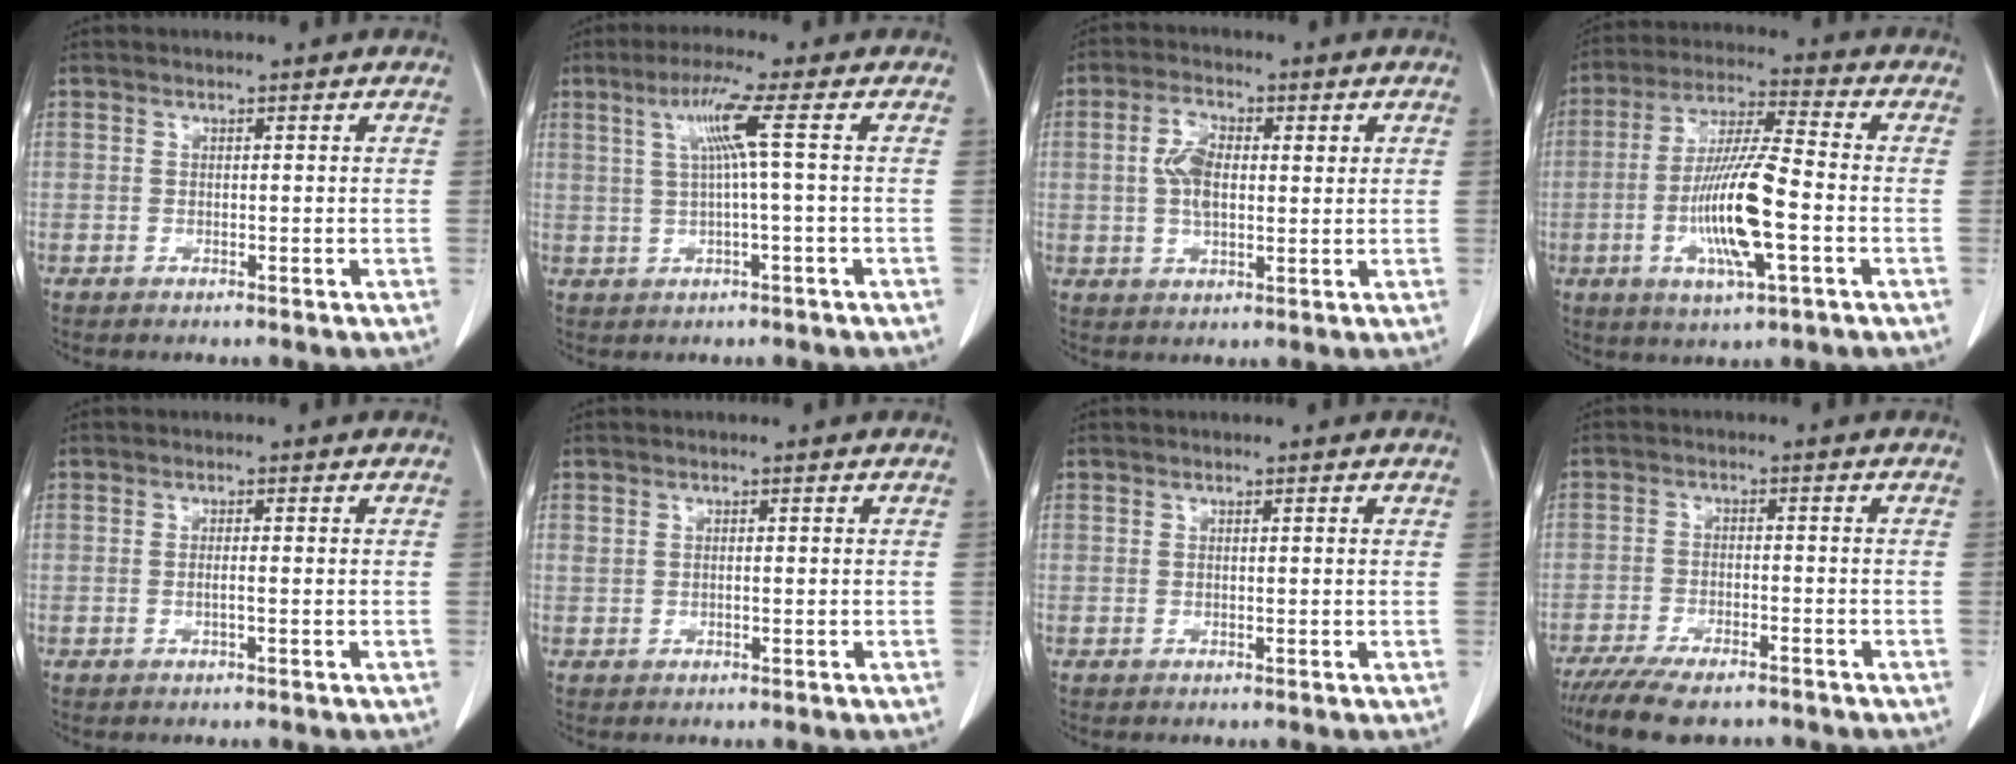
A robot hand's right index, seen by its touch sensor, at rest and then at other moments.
{"total": 5.7, "force": [1.2, -1.0, 5.5], "torque": [-0.108, 0.014, 0.030]}
{"total": 6.7, "force": [1.1, 3.4, 5.7], "torque": [-0.125, 0.016, 0.021]}
{"total": 14.0, "force": [-3.4, 1.9, 13.5], "torque": [-0.263, -0.005, -0.062]}
{"total": 1.6, "force": [-0.5, 0.1, 1.6], "torque": [-0.031, 0.002, -0.009]}
{"total": 1.1, "force": [0.1, 0.6, 0.9], "torque": [-0.026, 0.009, 0.007]}
{"total": 0.6, "force": [0.2, 0.2, 0.5], "torque": [-0.014, 0.004, 0.004]}
{"total": 10.8, "force": [-8.8, 3.3, 5.5], "torque": [-0.092, -0.009, -0.137]}